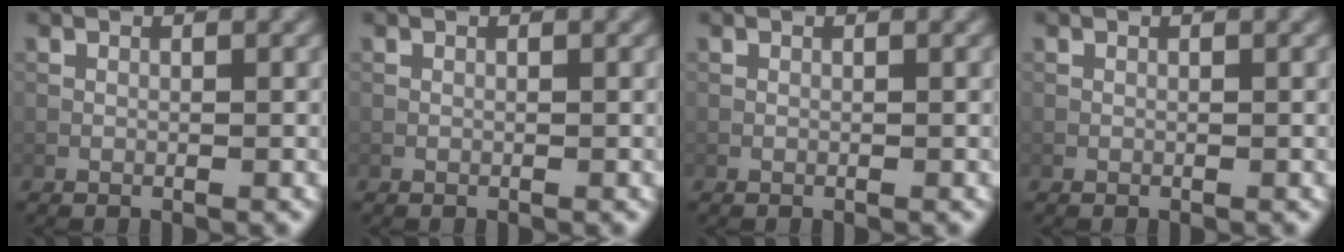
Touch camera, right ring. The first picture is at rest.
{"total": 0.0}
{"total": 0.0}
{"total": 0.0}